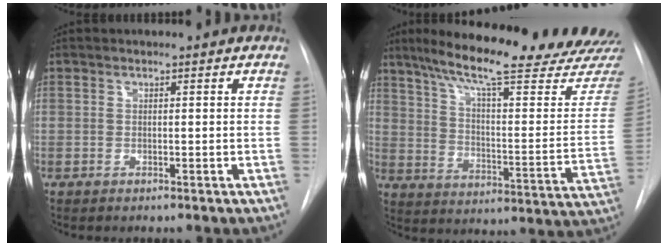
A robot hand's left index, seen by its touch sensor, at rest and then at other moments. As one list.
[{"total": 28.3, "force": [24.2, 2.3, 14.6], "torque": [-0.220, -0.077, 0.315]}]